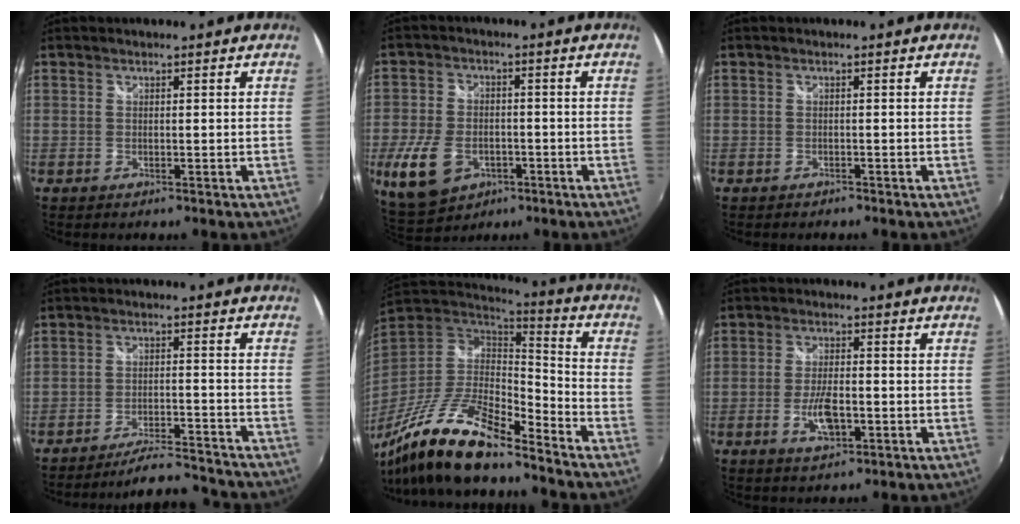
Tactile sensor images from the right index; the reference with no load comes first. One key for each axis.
{"total": 12.2, "fx": -4.8, "fy": 8.4, "fz": 7.4, "tx": -0.183, "ty": -0.016, "tz": -0.077}
{"total": 0.9, "fx": -0.8, "fy": 0.3, "fz": 0.0, "tx": -0.003, "ty": -0.003, "tz": -0.014}
{"total": 13.2, "fx": -12.8, "fy": 1.2, "fz": 3.1, "tx": -0.070, "ty": 0.014, "tz": -0.175}
{"total": 21.2, "fx": -15.5, "fy": 5.2, "fz": 13.4, "tx": -0.257, "ty": -0.042, "tz": -0.285}
{"total": 6.3, "fx": -2.1, "fy": 2.6, "fz": 5.3, "tx": -0.110, "ty": -0.005, "tz": -0.037}